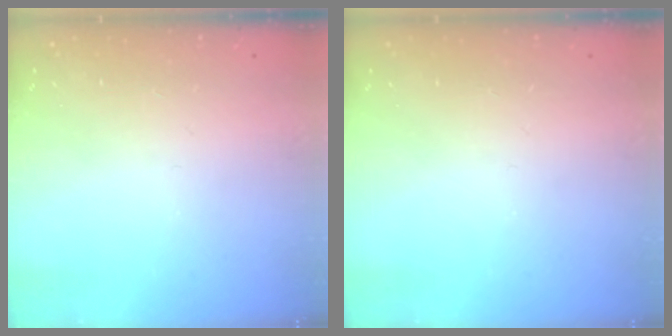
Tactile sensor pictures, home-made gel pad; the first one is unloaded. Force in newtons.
{"total": 0.0}